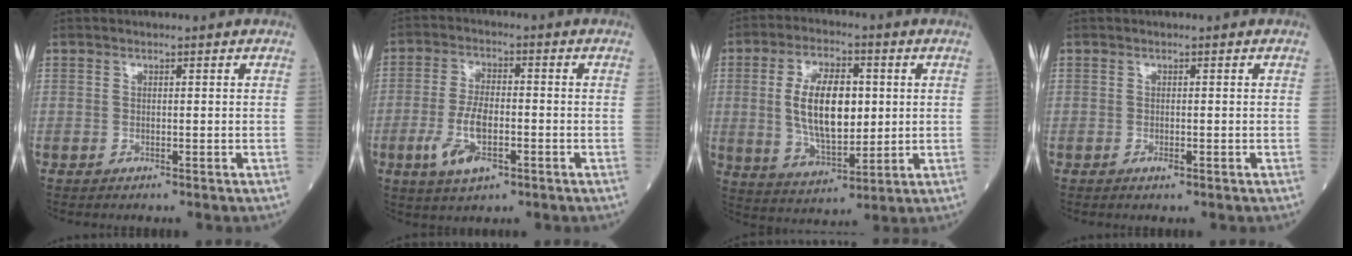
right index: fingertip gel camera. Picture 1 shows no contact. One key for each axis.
{"total": 7.8, "fx": -2.8, "fy": 2.9, "fz": 6.7, "tx": -0.139, "ty": -0.003, "tz": -0.049}
{"total": 12.3, "fx": 1.3, "fy": 5.4, "fz": 10.9, "tx": -0.214, "ty": 0.005, "tz": 0.028}
{"total": 0.9, "fx": -0.4, "fy": 0.2, "fz": 0.7, "tx": -0.012, "ty": -0.001, "tz": -0.006}